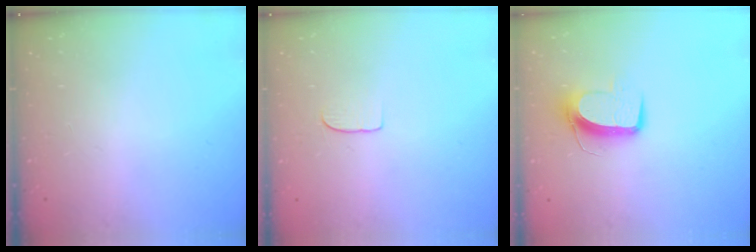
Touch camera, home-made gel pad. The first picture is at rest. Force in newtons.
{"total": 5.0, "press": 4.9, "slide": 0.4}
{"total": 10.5, "press": 10.5, "slide": 0.8}